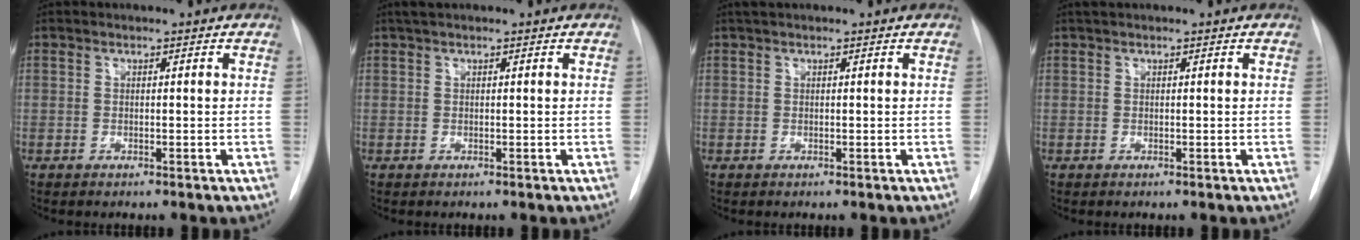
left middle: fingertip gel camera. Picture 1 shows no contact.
{"total": 1.6, "force": [1.2, 0.2, 1.0], "torque": [-0.020, 0.021, 0.021]}
{"total": 1.3, "force": [1.1, 0.1, 0.7], "torque": [-0.014, 0.020, 0.020]}
{"total": 0.9, "force": [0.7, 0.1, 0.5], "torque": [-0.012, 0.016, 0.016]}